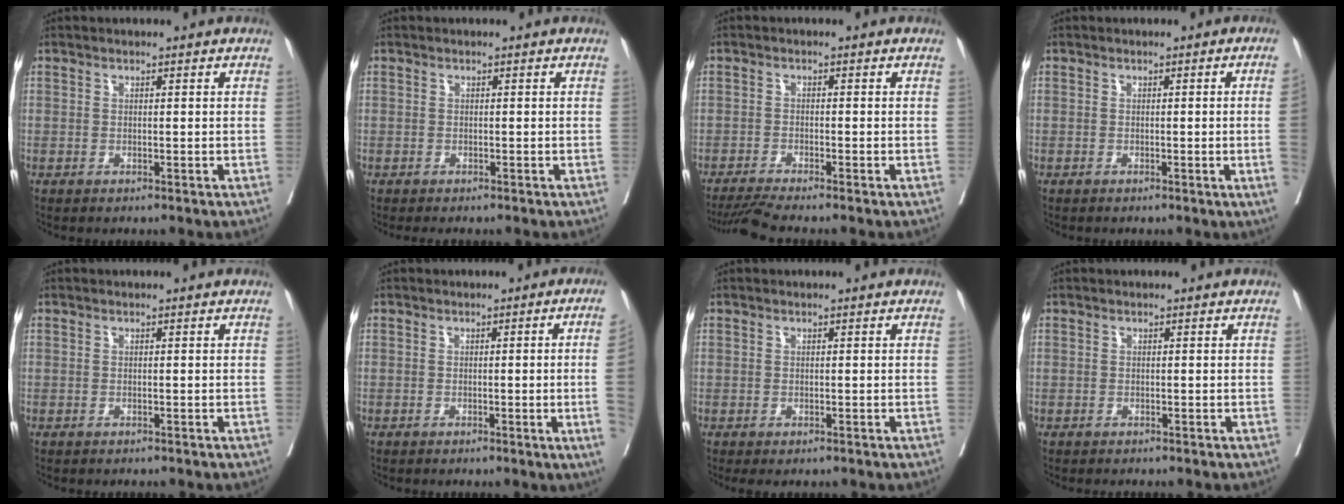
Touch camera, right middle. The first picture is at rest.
{"total": 1.7, "force": [-1.4, 0.4, 0.8], "torque": [-0.005, -0.003, -0.023]}
{"total": 3.7, "force": [-3.3, -1.1, 1.3], "torque": [-0.026, -0.017, -0.066]}
{"total": 3.8, "force": [-0.4, -1.4, 3.5], "torque": [-0.048, -0.010, -0.003]}
{"total": 0.5, "force": [-0.5, 0.1, 0.1], "torque": [0.001, 0.000, -0.012]}
{"total": 7.6, "force": [-1.0, -2.5, 7.2], "torque": [-0.077, -0.017, -0.012]}
{"total": 1.2, "force": [-0.8, 0.6, 0.7], "torque": [-0.007, -0.005, -0.011]}
{"total": 0.6, "force": [-0.6, 0.2, 0.2], "torque": [-0.003, -0.001, -0.012]}